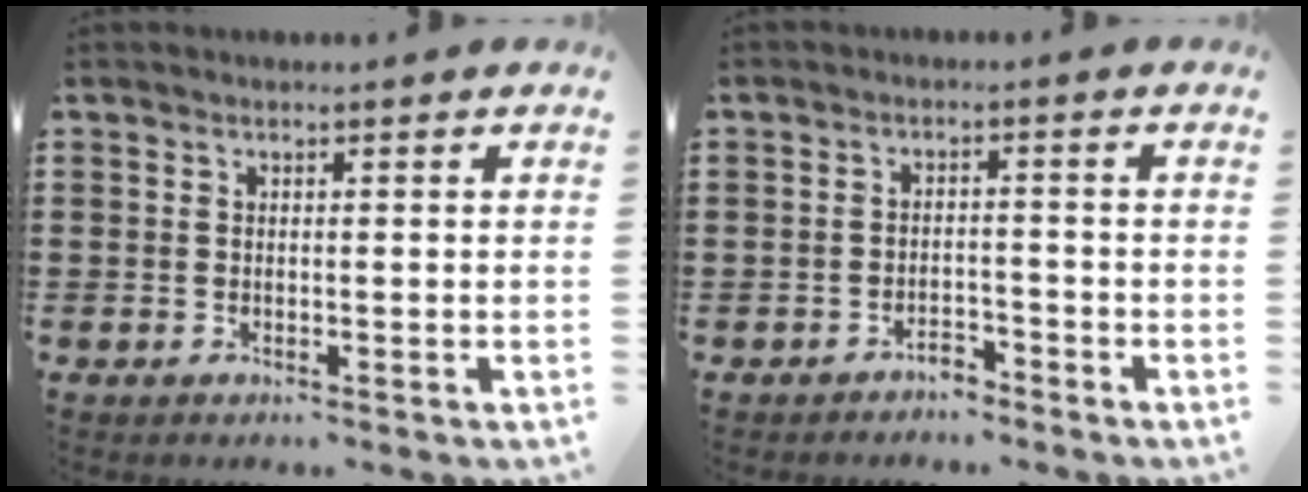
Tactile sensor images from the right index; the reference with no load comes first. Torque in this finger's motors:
{"motor_torque": [-1.40, 0.74, -1.05, -0.21]}